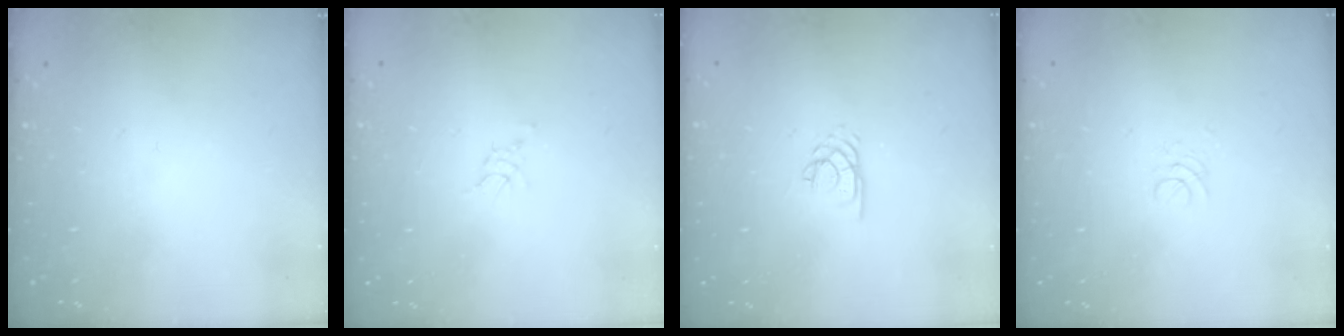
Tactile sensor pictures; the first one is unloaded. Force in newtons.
{"total": 1.4, "press": 1.4, "slide": 0.2}
{"total": 1.9, "press": 1.8, "slide": 0.3}
{"total": 1.3, "press": 1.3, "slide": 0.1}